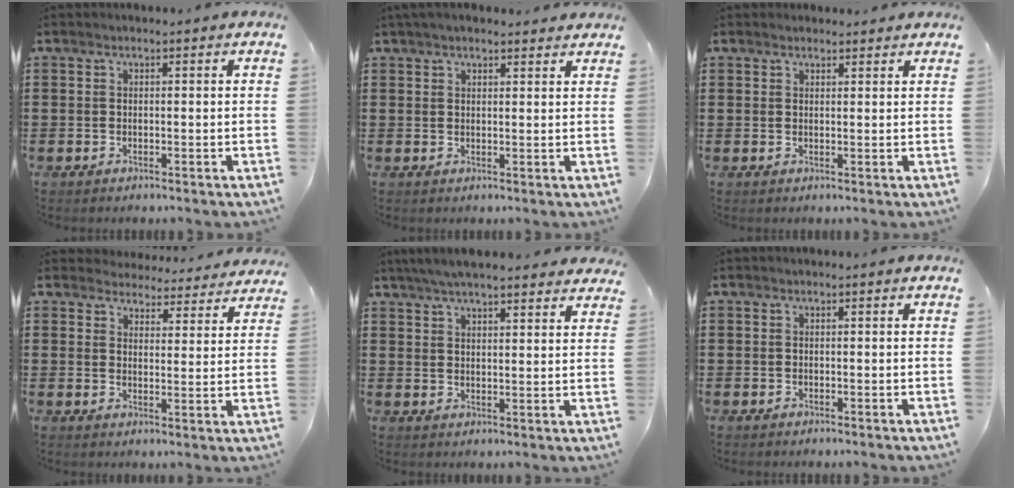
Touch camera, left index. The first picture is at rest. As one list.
[{"total": 2.3, "force": [2.1, 0.4, 1.0], "torque": [-0.023, 0.002, 0.039]}, {"total": 1.4, "force": [1.4, 0.4, 0.1], "torque": [-0.004, 0.002, 0.028]}, {"total": 4.3, "force": [4.3, 0.4, 0.1], "torque": [-0.015, -0.029, 0.075]}, {"total": 5.3, "force": [4.9, 0.3, 1.8], "torque": [-0.048, -0.010, 0.091]}, {"total": 0.0}]